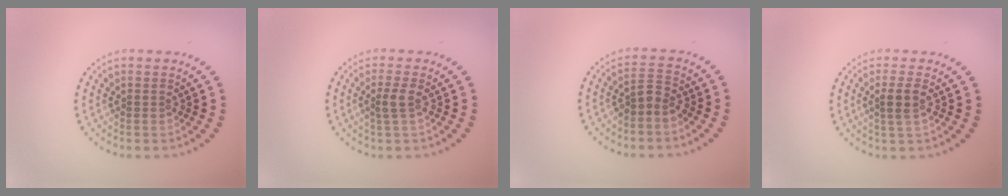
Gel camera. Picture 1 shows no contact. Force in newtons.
{"total": 1.6, "press": 1.4, "slide": 0.8}
{"total": 1.9, "press": 1.4, "slide": 1.3}
{"total": 1.8, "press": 1.5, "slide": 0.9}